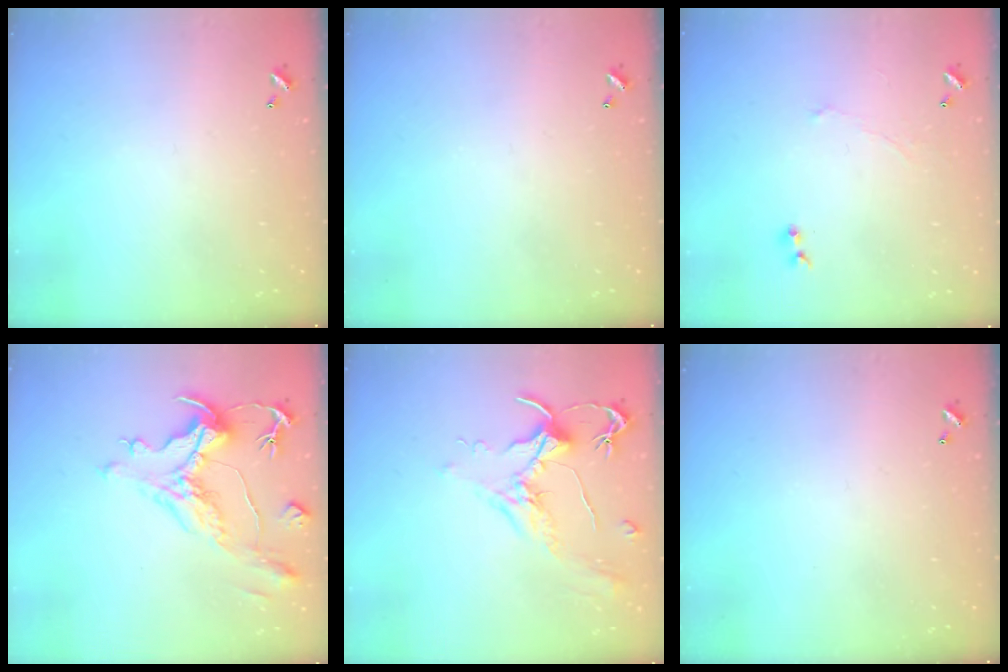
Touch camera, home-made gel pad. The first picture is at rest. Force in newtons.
{"total": 0.0}
{"total": 0.8, "press": 0.4, "slide": 0.7}
{"total": 2.0, "press": 1.0, "slide": 1.8}
{"total": 1.8, "press": 1.7, "slide": 0.8}
{"total": 0.0}